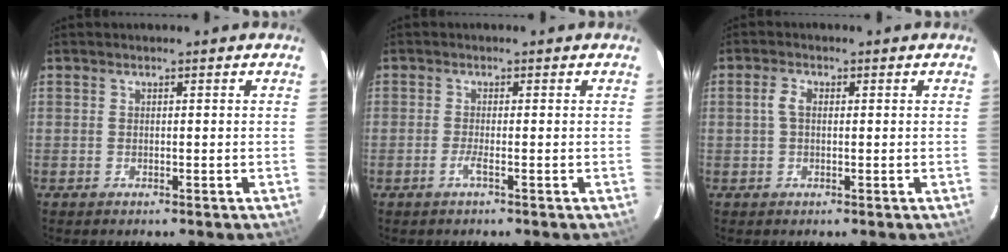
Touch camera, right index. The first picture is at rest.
{"total": 1.4, "force": [-0.8, -0.4, 1.0], "torque": [-0.021, -0.005, -0.017]}
{"total": 2.2, "force": [0.2, 1.3, 1.8], "torque": [-0.040, 0.007, 0.003]}